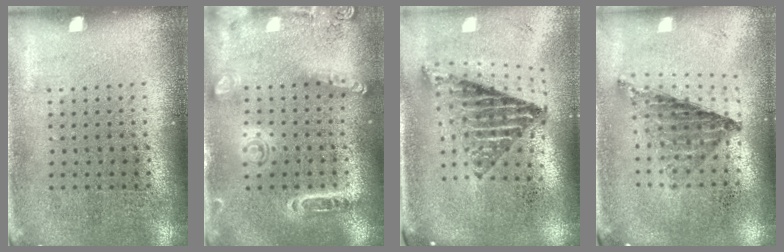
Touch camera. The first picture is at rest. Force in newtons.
{"total": 1.6, "press": 1.5, "slide": 0.5}
{"total": 1.7, "press": 1.4, "slide": 1.0}
{"total": 0.8, "press": 0.8, "slide": 0.0}